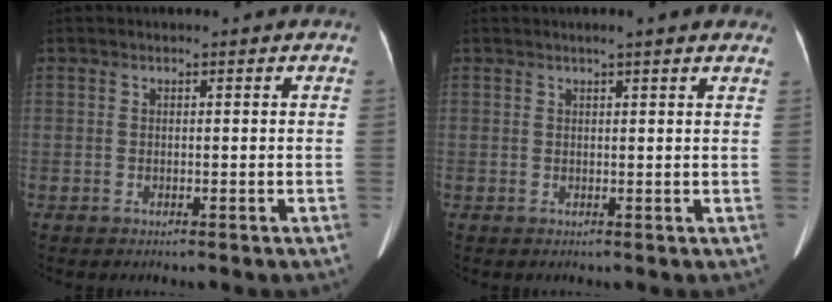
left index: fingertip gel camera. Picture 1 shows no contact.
{"total": 5.3, "force": [4.2, 0.2, 3.1], "torque": [-0.041, 0.018, 0.045]}